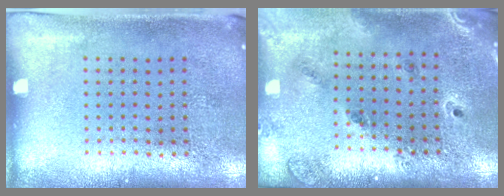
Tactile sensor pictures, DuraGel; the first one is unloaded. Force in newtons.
{"total": 1.4, "press": 1.3, "slide": 0.3}